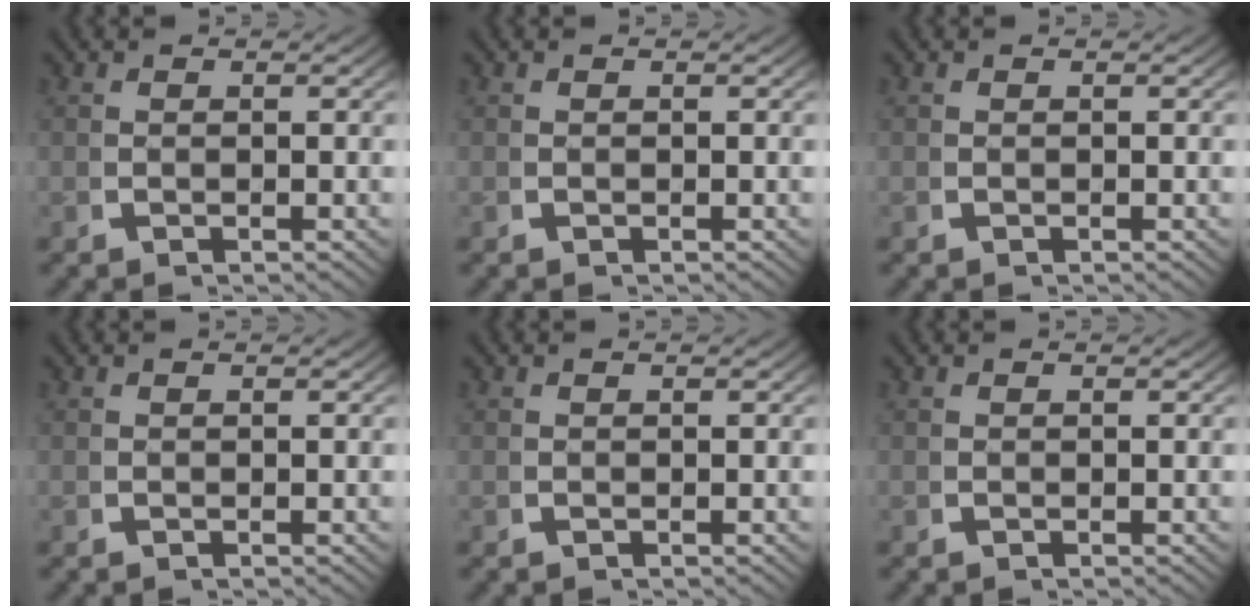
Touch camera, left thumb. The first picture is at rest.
{"total": 0.0}
{"total": 0.0}
{"total": 0.0}
{"total": 0.0}
{"total": 0.0}